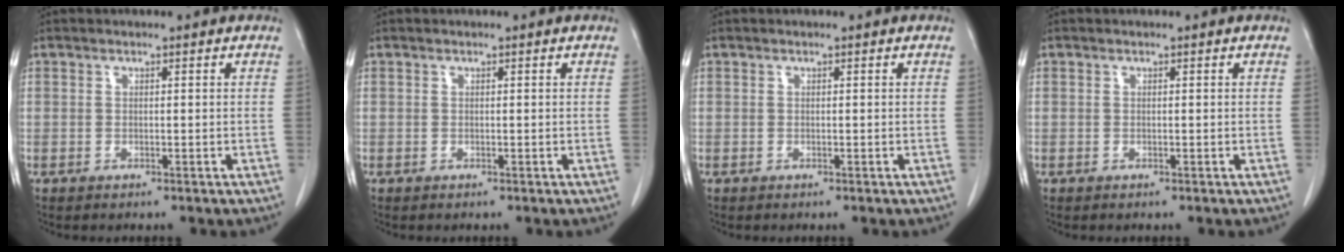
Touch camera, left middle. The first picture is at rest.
{"total": 0.0}
{"total": 0.0}
{"total": 0.0}